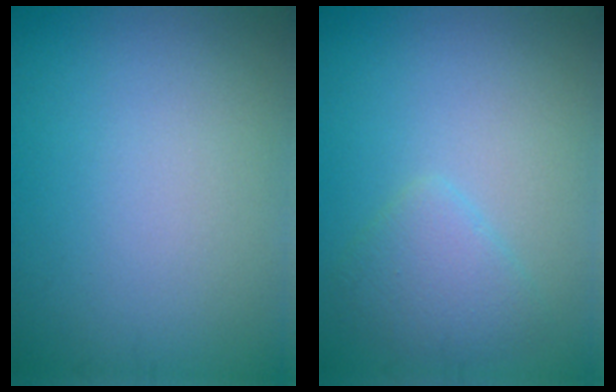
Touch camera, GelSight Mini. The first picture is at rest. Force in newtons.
{"total": 2.5, "press": 2.5, "slide": 0.2}